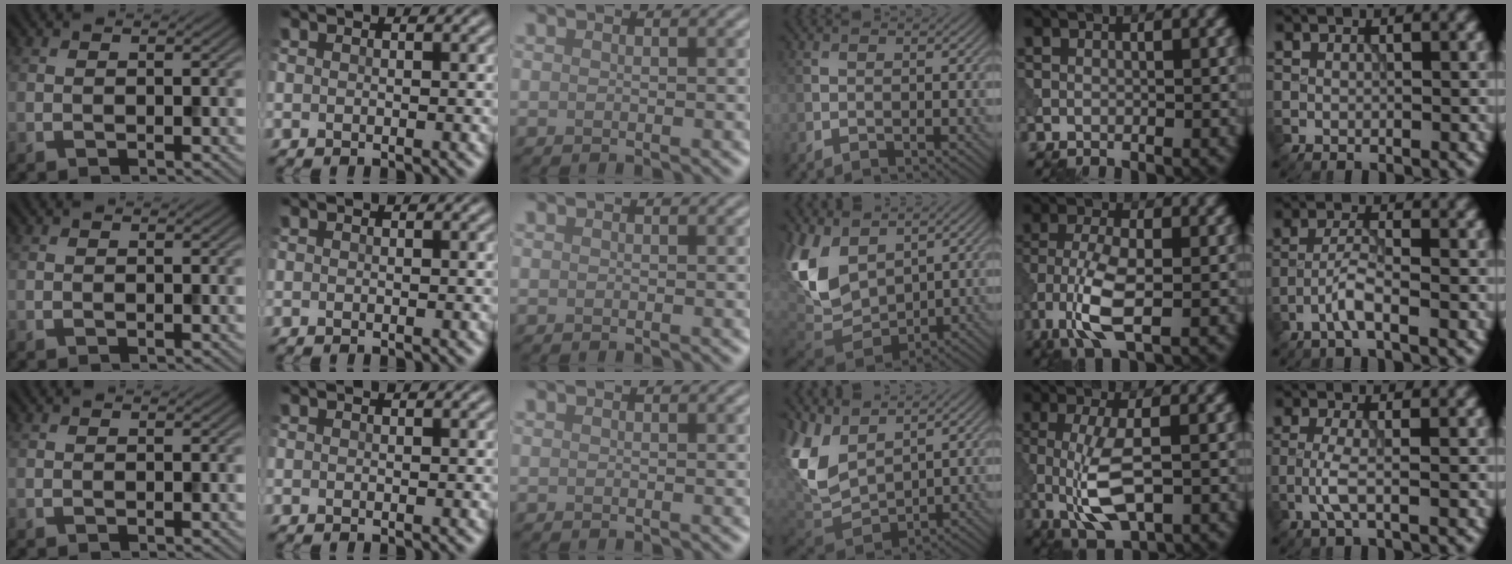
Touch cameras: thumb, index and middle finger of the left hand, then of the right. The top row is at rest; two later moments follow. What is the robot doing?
{"motion": "wipe", "object": "makeup brush"}